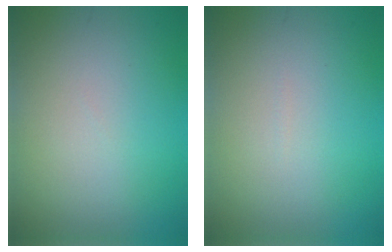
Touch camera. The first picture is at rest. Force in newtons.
{"total": 0.0}